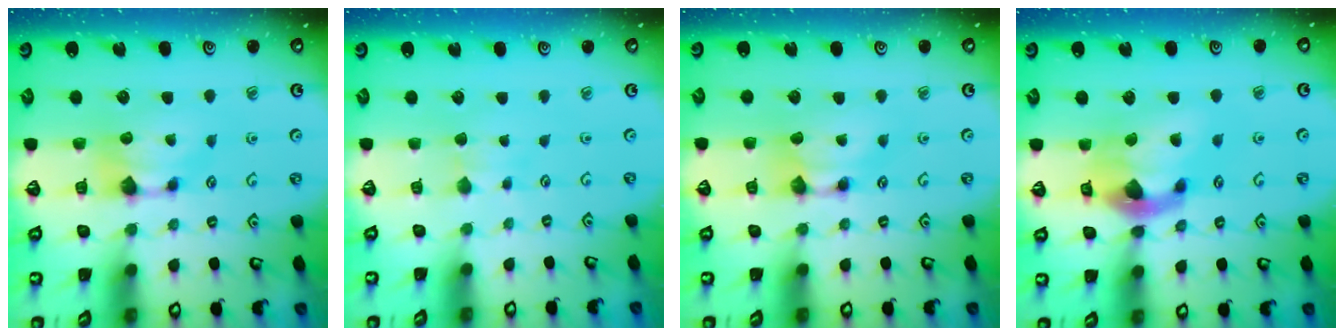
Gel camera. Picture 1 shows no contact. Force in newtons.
{"total": 2.6, "press": 2.5, "slide": 0.2}
{"total": 1.6, "press": 1.6, "slide": 0.2}
{"total": 6.4, "press": 6.0, "slide": 2.2}